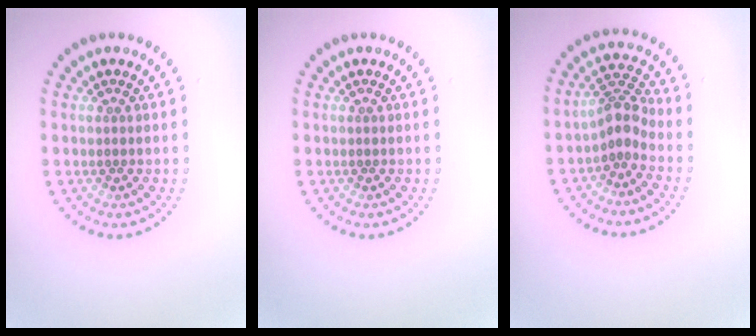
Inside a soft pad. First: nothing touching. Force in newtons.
{"total": 0.0}
{"total": 2.7, "press": 2.1, "slide": 1.7}